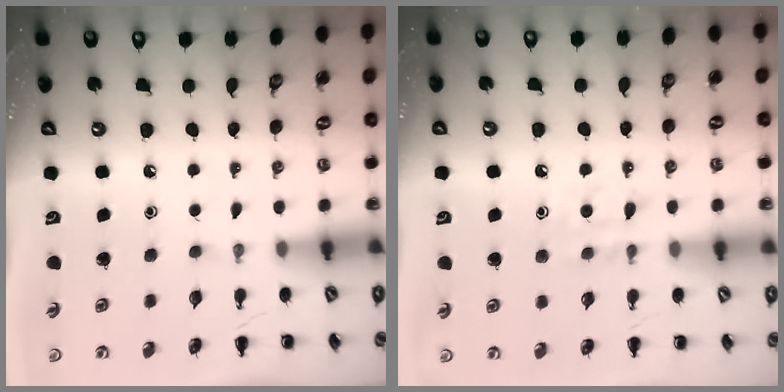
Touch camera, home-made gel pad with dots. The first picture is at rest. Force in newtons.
{"total": 5.5, "press": 5.3, "slide": 1.5}